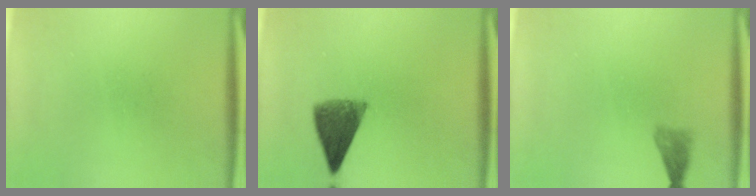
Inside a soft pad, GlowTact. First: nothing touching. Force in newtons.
{"total": 6.8}
{"total": 1.7}